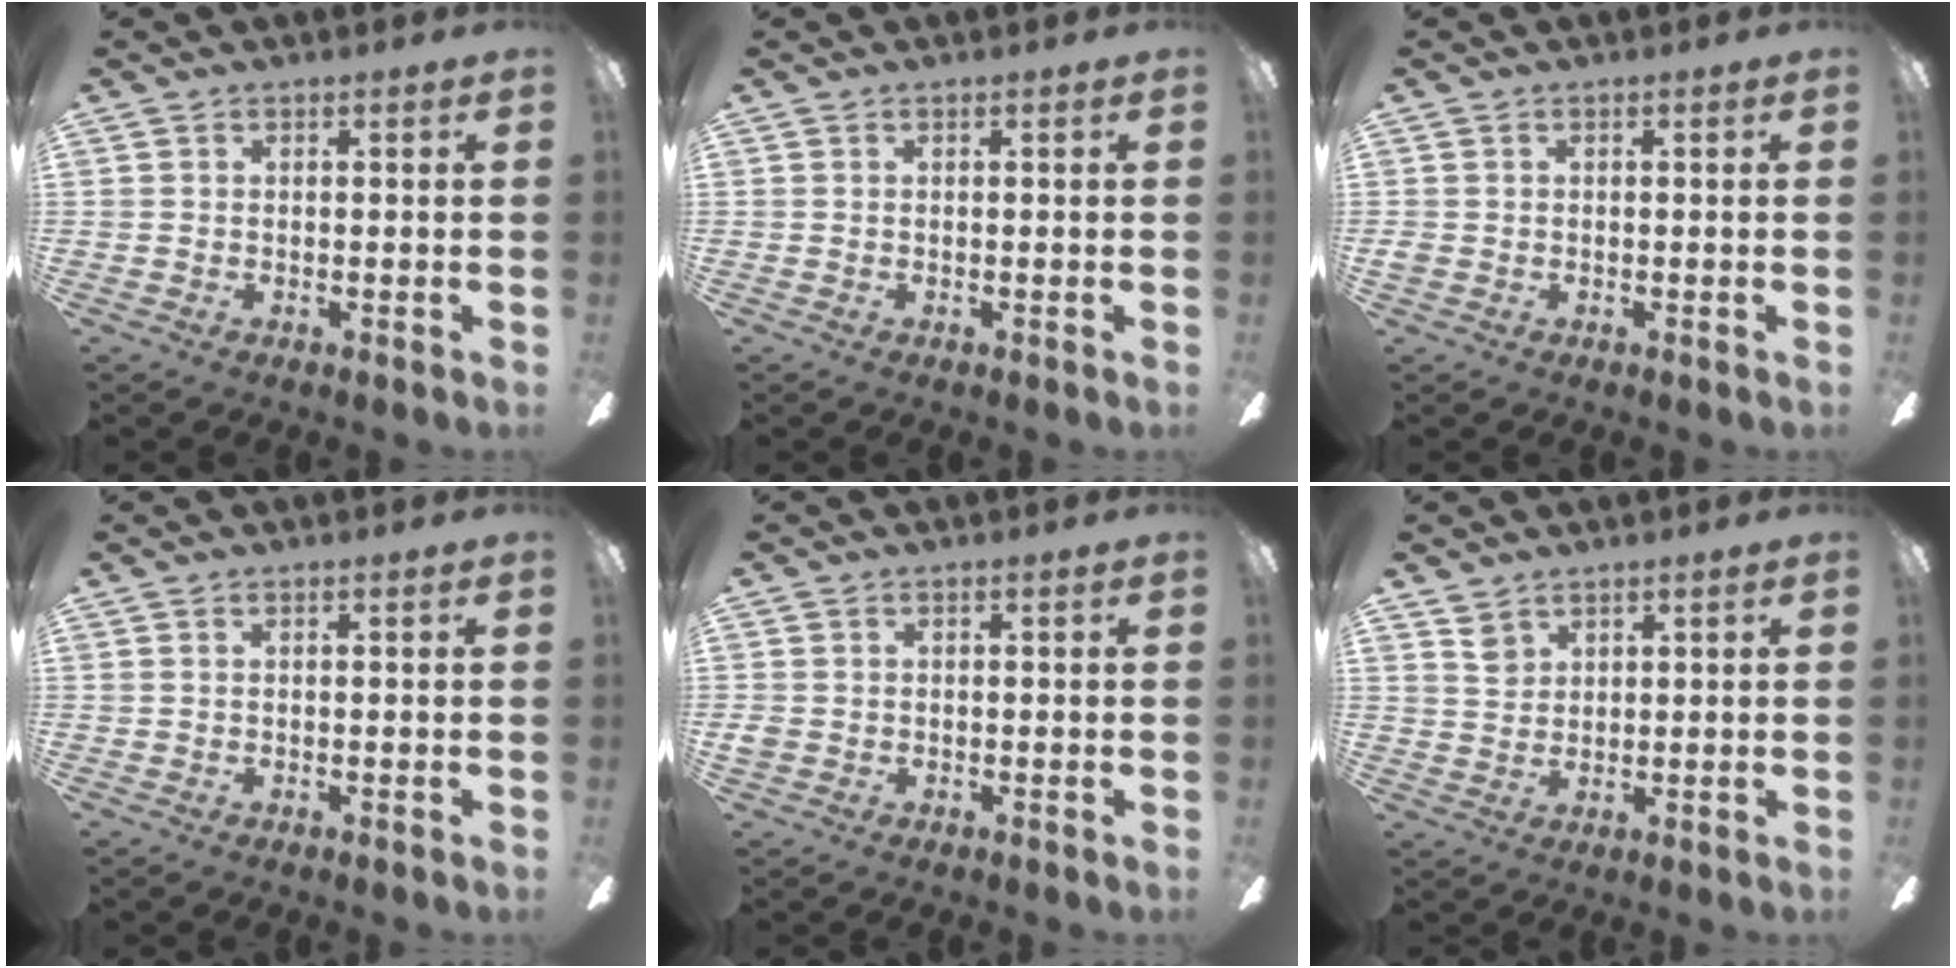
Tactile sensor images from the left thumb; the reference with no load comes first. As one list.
[{"total": 0.0}, {"total": 1.0, "force": [-0.5, 0.8, 0.4], "torque": [-0.004, 0.002, -0.009]}, {"total": 0.0}, {"total": 1.4, "force": [-0.5, 1.2, 0.5], "torque": [-0.007, 0.002, -0.010]}, {"total": 3.7, "force": [2.6, 2.5, 0.8], "torque": [-0.005, -0.006, 0.048]}]